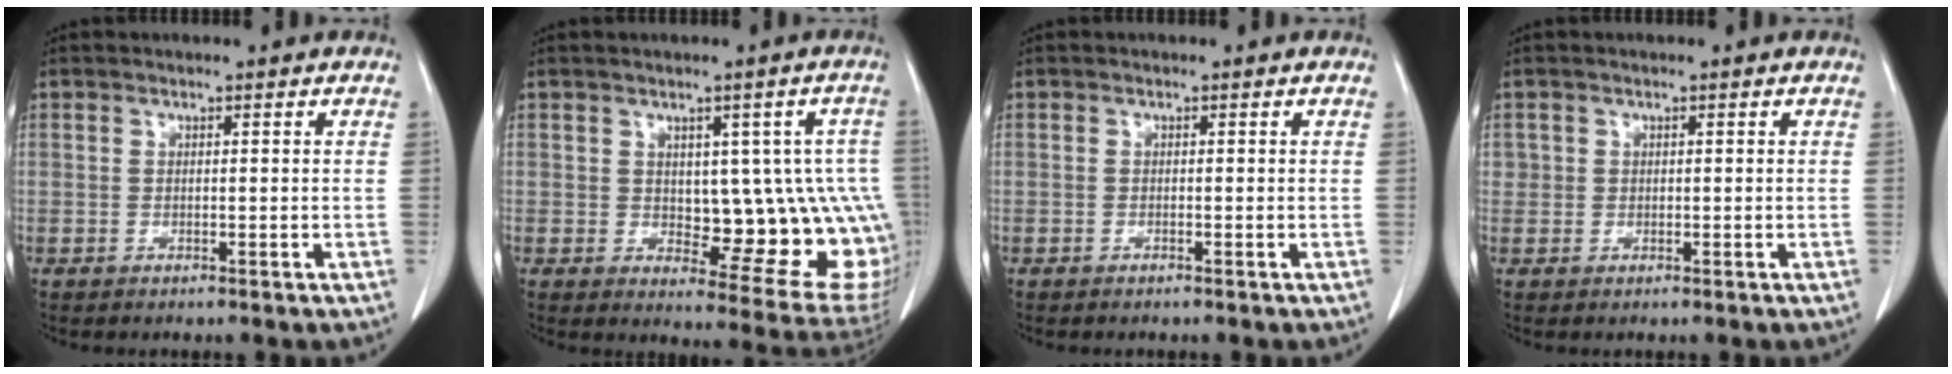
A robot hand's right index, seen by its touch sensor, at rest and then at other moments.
{"total": 13.2, "force": [0.2, 5.7, 11.9], "torque": [-0.112, 0.010, 0.018]}
{"total": 0.0}
{"total": 1.1, "force": [0.3, 1.0, 0.1], "torque": [0.012, 0.003, 0.000]}